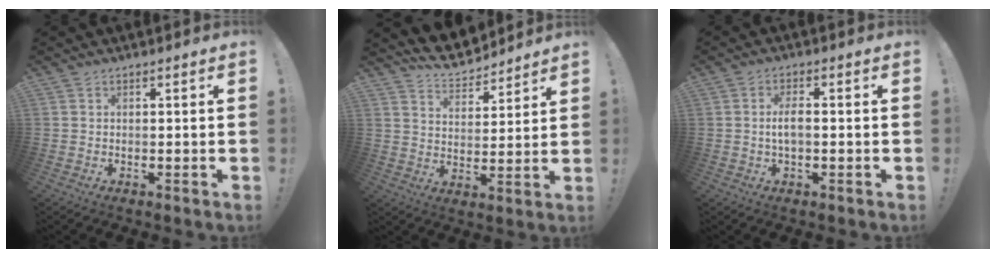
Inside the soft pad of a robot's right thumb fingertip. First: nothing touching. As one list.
[{"total": 9.1, "force": [8.3, 3.1, 2.1], "torque": [-0.045, -0.065, 0.157]}, {"total": 4.2, "force": [-0.5, 1.4, 3.9], "torque": [-0.088, 0.003, -0.013]}]